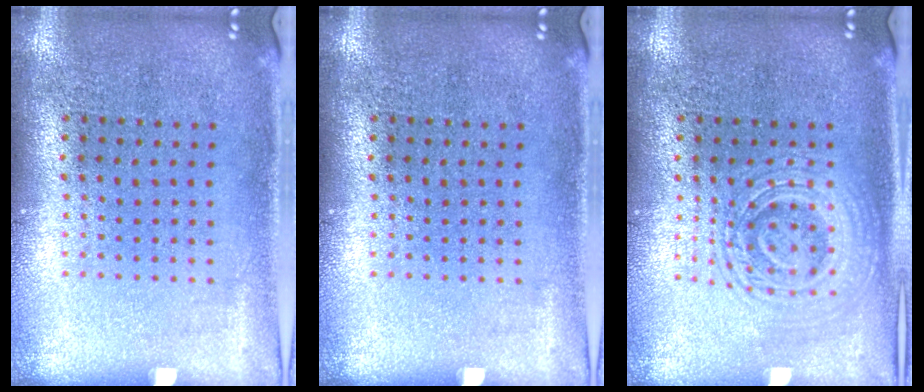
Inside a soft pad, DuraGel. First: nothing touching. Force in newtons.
{"total": 0.0}
{"total": 2.9, "press": 2.8, "slide": 0.5}